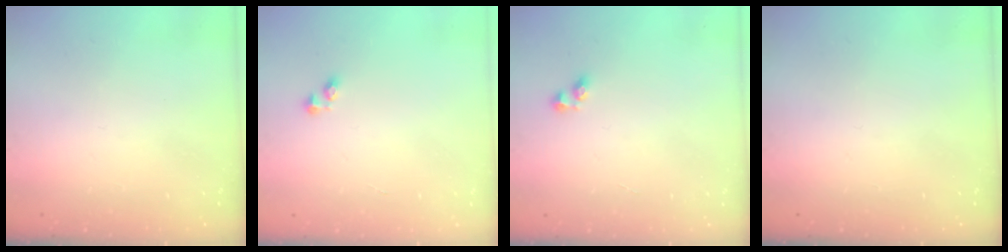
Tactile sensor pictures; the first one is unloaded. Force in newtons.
{"total": 2.2, "press": 2.2, "slide": 0.3}
{"total": 2.5, "press": 2.2, "slide": 1.3}
{"total": 0.0}